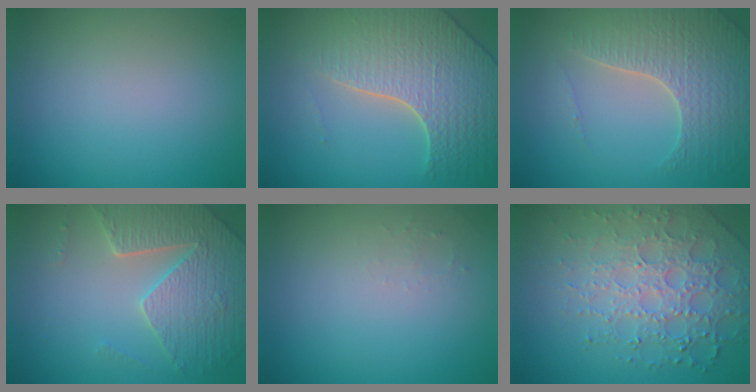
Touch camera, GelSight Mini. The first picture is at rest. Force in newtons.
{"total": 6.2, "press": 5.2, "slide": 3.4}
{"total": 4.9, "press": 4.5, "slide": 2.1}
{"total": 5.1, "press": 4.7, "slide": 2.1}
{"total": 0.8, "press": 0.8, "slide": 0.3}
{"total": 6.5, "press": 4.9, "slide": 4.2}